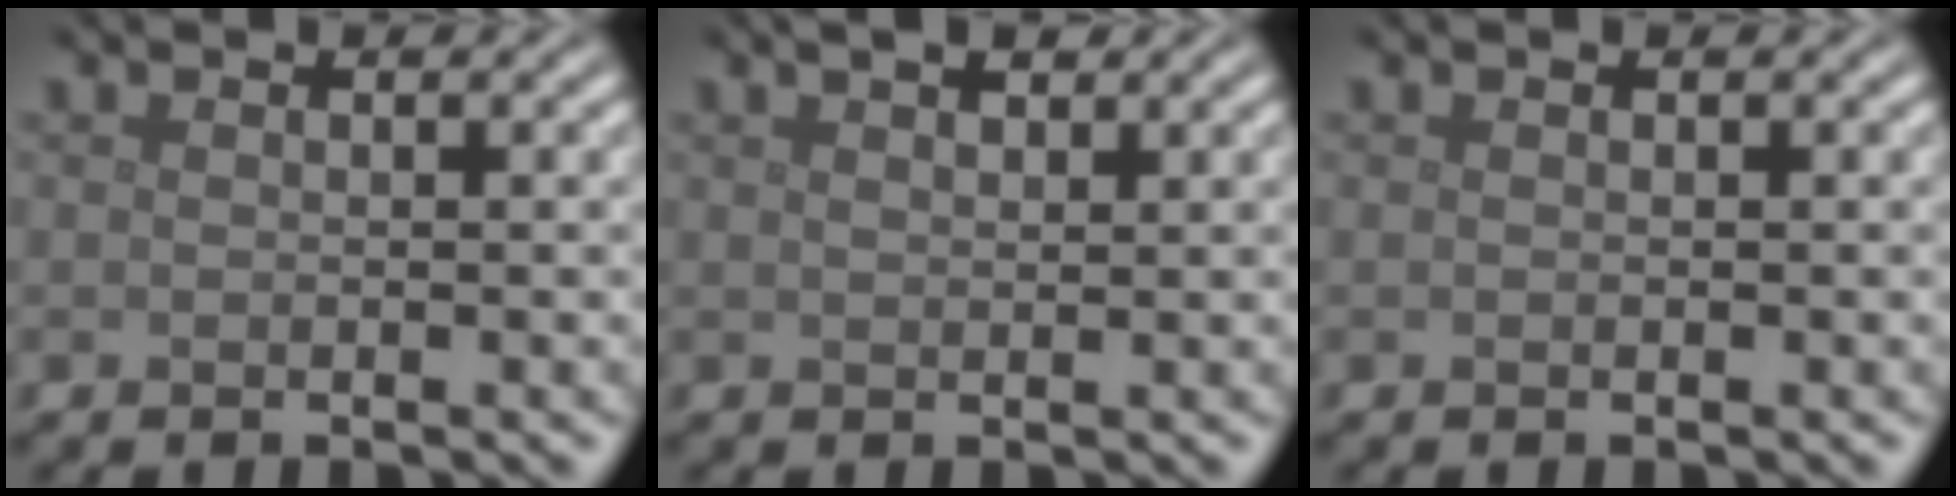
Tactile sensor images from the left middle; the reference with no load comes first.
{"total": 2.6, "force": [1.8, 1.0, 1.5], "torque": [-0.015, 0.005, 0.017]}
{"total": 0.0}